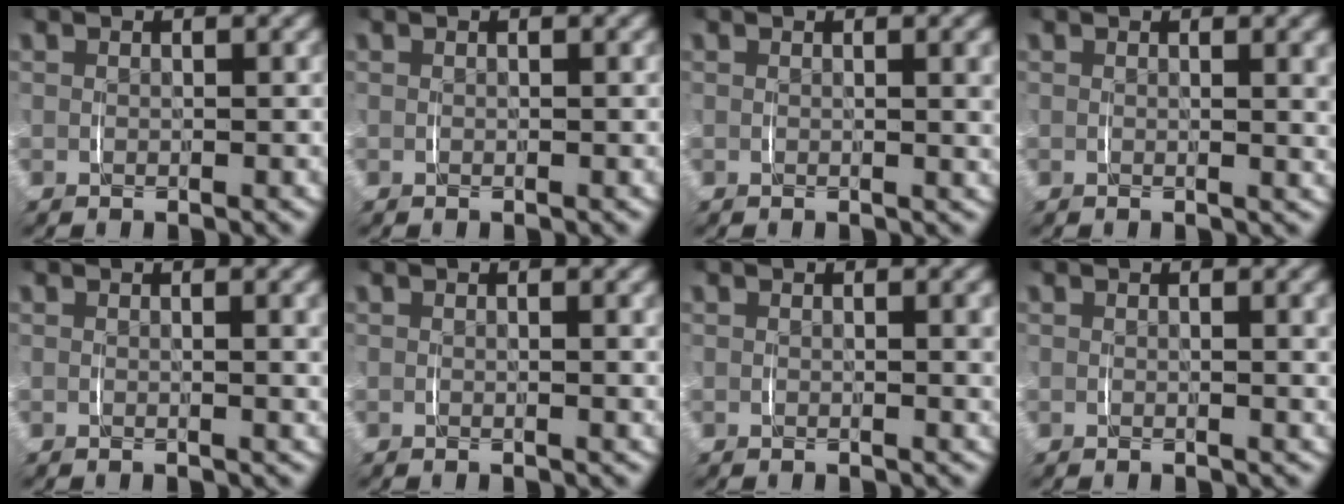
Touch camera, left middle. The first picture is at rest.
{"total": 0.0}
{"total": 1.4, "force": [0.5, -0.1, 1.3], "torque": [-0.013, -0.002, 0.006]}
{"total": 1.4, "force": [0.6, -0.1, 1.3], "torque": [-0.015, -0.003, 0.008]}
{"total": 1.4, "force": [0.6, -0.2, 1.2], "torque": [-0.015, 0.000, 0.008]}
{"total": 0.7, "force": [0.3, -0.3, 0.6], "torque": [-0.011, -0.001, 0.005]}
{"total": 0.9, "force": [0.3, -0.1, 0.8], "torque": [-0.008, -0.003, 0.005]}
{"total": 1.0, "force": [0.4, -0.2, 0.9], "torque": [-0.011, -0.001, 0.006]}